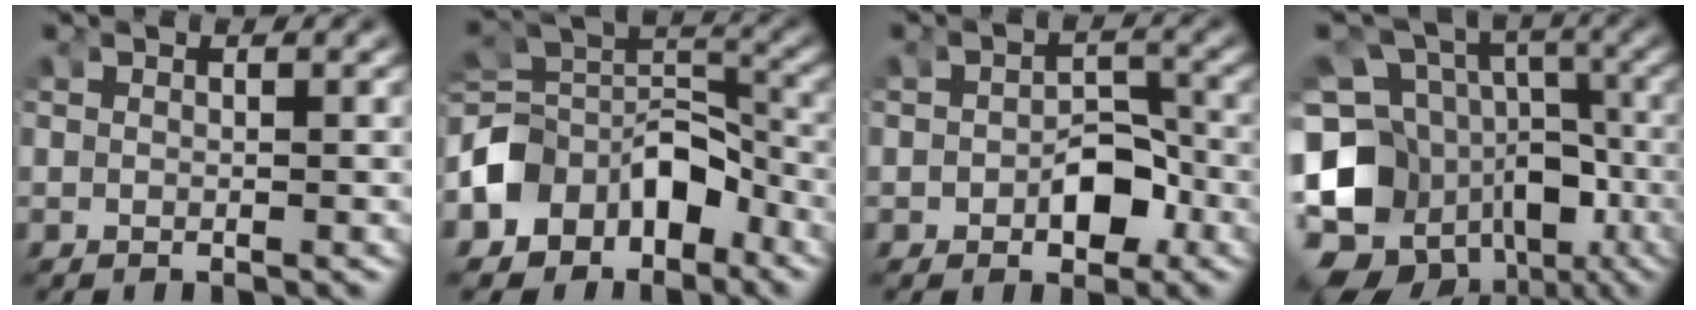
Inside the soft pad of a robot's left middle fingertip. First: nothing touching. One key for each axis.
{"total": 7.2, "fx": -3.1, "fy": 5.6, "fz": 3.4, "tx": -0.079, "ty": -0.019, "tz": -0.044}
{"total": 3.3, "fx": -1.3, "fy": 2.3, "fz": 2.0, "tx": -0.019, "ty": -0.003, "tz": -0.017}
{"total": 12.2, "fx": -3.0, "fy": 9.7, "fz": 6.9, "tx": -0.135, "ty": -0.056, "tz": -0.039}